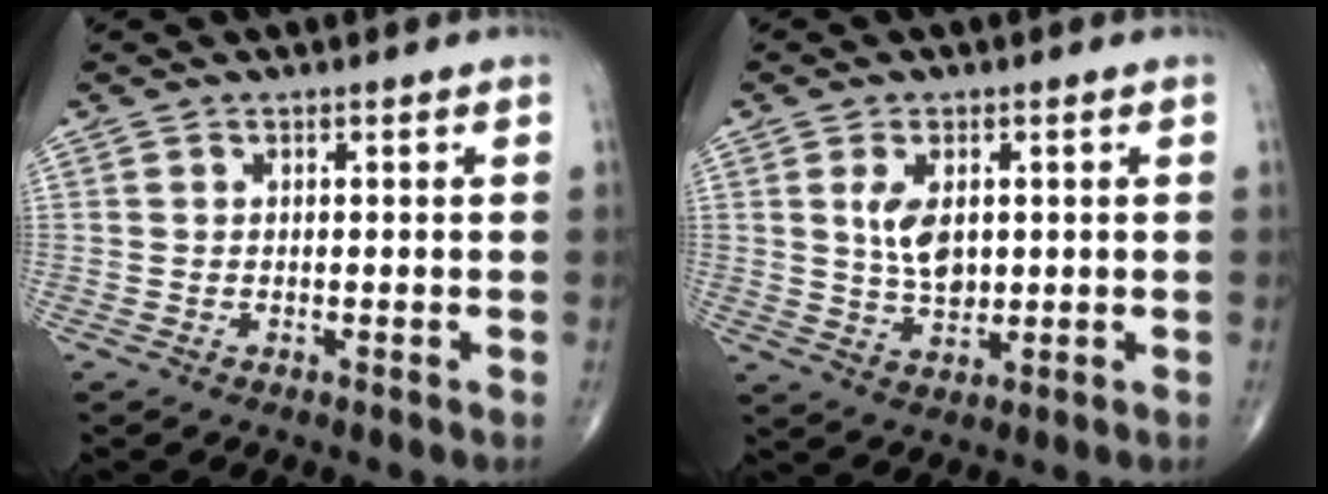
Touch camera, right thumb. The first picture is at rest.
{"total": 6.0, "force": [1.2, 3.4, 4.7], "torque": [-0.077, -0.010, 0.027]}